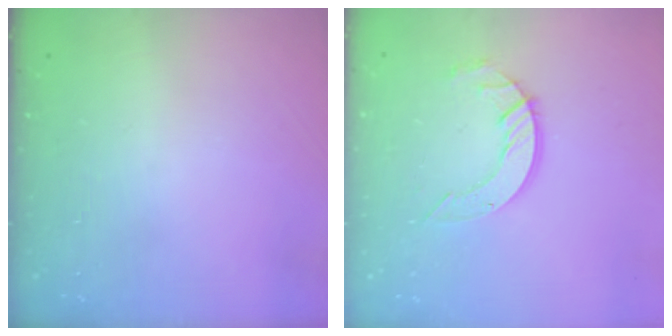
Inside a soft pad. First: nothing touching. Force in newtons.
{"total": 8.7, "press": 8.6, "slide": 0.8}